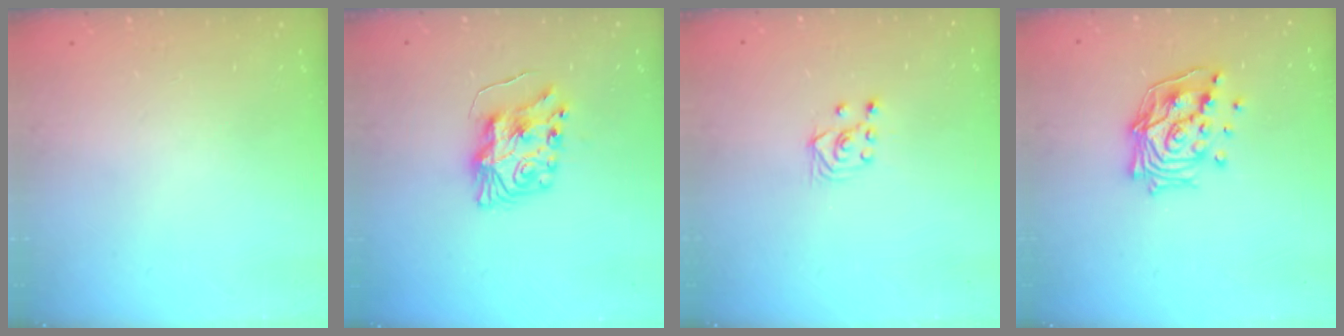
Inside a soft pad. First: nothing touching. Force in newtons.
{"total": 8.5, "press": 8.5, "slide": 0.4}
{"total": 2.6, "press": 2.5, "slide": 1.0}
{"total": 15.4, "press": 15.2, "slide": 1.9}